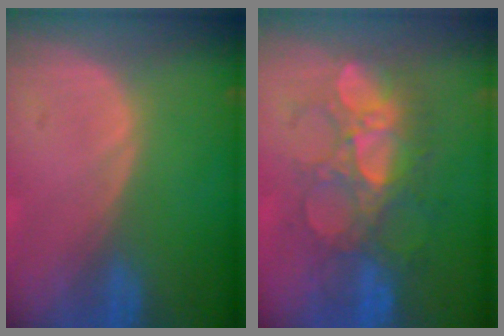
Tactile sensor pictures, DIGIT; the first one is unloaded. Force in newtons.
{"total": 8.8, "press": 8.6, "slide": 1.5}